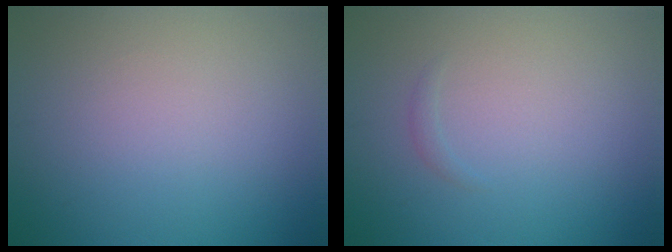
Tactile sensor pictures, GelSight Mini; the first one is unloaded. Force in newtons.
{"total": 0.6, "press": 0.5, "slide": 0.1}